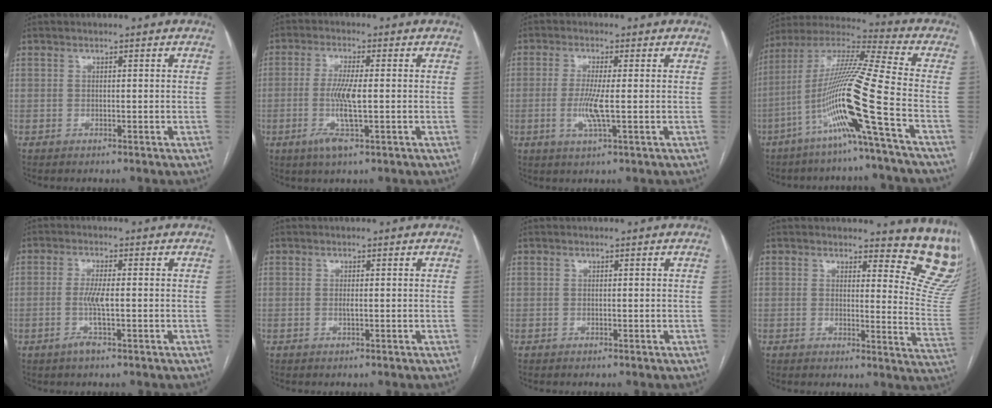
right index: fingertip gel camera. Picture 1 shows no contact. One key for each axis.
{"total": 6.4, "fx": -1.4, "fy": 0.5, "fz": 6.2, "tx": -0.130, "ty": -0.013, "tz": -0.028}
{"total": 5.0, "fx": -0.7, "fy": 0.0, "fz": 4.9, "tx": -0.108, "ty": -0.012, "tz": -0.014}
{"total": 17.5, "fx": -6.7, "fy": -2.3, "fz": 16.0, "tx": -0.316, "ty": -0.006, "tz": -0.136}
{"total": 3.8, "fx": -1.0, "fy": 0.2, "fz": 3.7, "tx": -0.079, "ty": -0.005, "tz": -0.021}
{"total": 0.6, "fx": -0.1, "fy": 0.1, "fz": 0.6, "tx": -0.014, "ty": -0.001, "tz": -0.002}
{"total": 0.0}
{"total": 13.3, "fx": 12.5, "fy": 2.6, "fz": 3.7, "tx": -0.010, "ty": -0.130, "tz": 0.103}